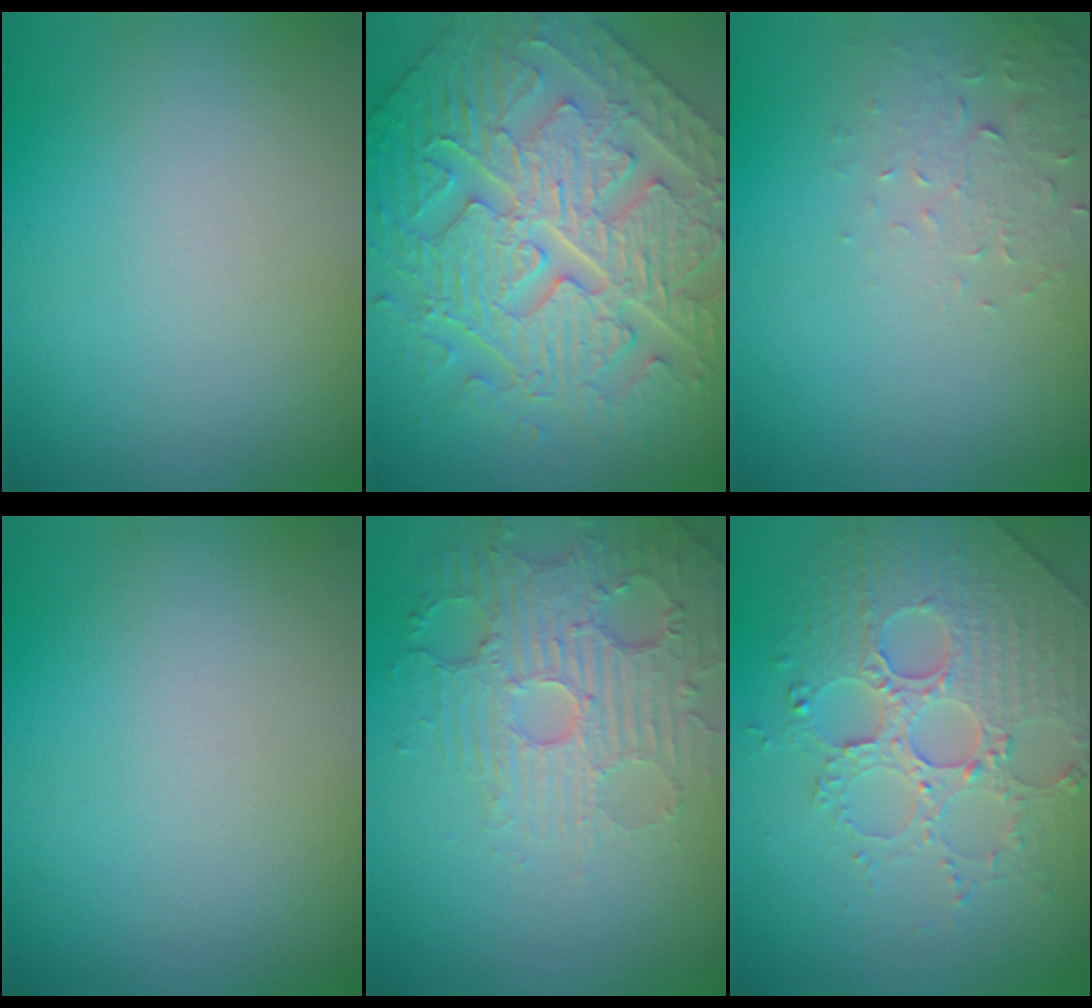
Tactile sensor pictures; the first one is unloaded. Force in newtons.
{"total": 8.9, "press": 7.2, "slide": 5.1}
{"total": 2.2, "press": 2.2, "slide": 0.4}
{"total": 0.0}
{"total": 5.2, "press": 3.8, "slide": 3.6}
{"total": 4.4, "press": 4.3, "slide": 1.0}